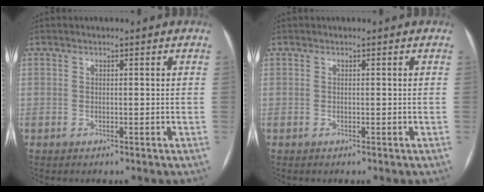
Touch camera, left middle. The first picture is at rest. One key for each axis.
{"total": 0.0}